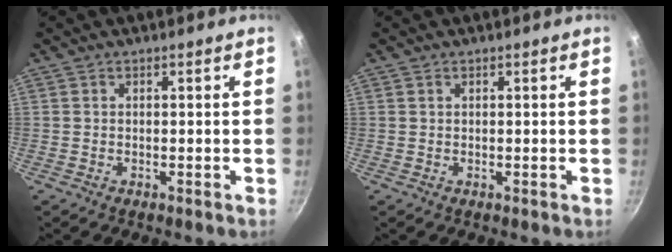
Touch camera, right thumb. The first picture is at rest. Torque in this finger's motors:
{"motor_torque": [-0.47, 0.18, 0.02, 0.31, -0.07]}